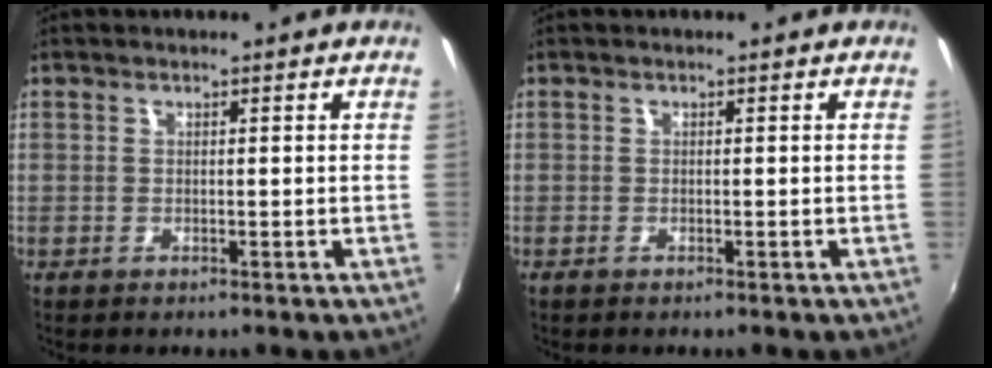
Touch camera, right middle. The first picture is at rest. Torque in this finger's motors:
{"motor_torque": [-0.29, -0.10, -0.04, 0.00]}